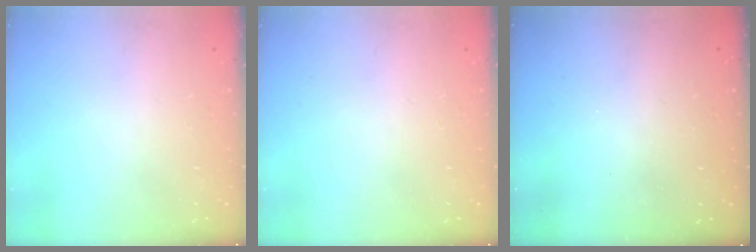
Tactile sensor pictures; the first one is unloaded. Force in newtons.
{"total": 0.0}
{"total": 3.2, "press": 3.2, "slide": 0.1}